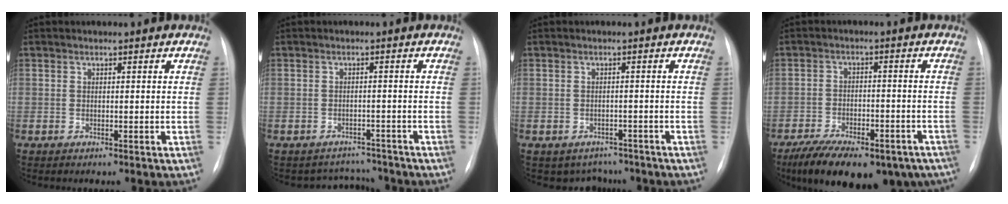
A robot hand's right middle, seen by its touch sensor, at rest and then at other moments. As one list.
[{"total": 4.2, "force": [-3.9, 1.4, -1.0], "torque": [0.010, 0.018, -0.050]}, {"total": 4.5, "force": [-3.7, 2.6, 0.2], "torque": [0.005, 0.014, -0.045]}, {"total": 19.2, "force": [-13.8, 8.3, 10.4], "torque": [-0.161, -0.003, -0.192]}]